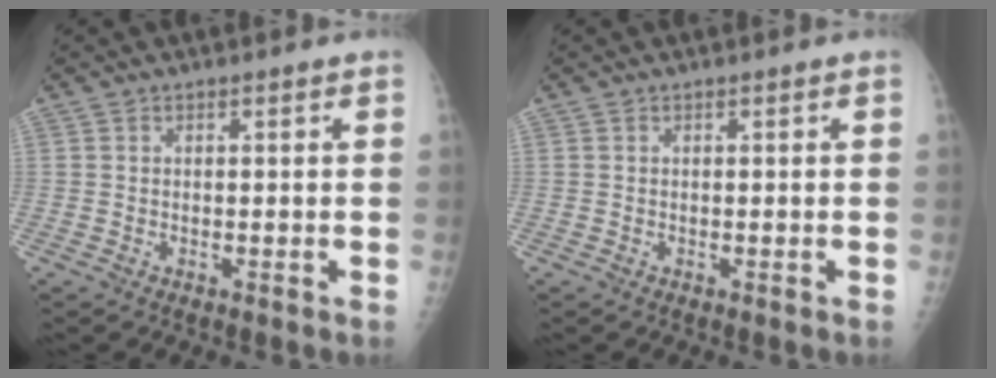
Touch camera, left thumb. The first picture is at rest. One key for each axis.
{"total": 0.0}